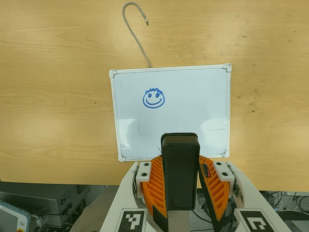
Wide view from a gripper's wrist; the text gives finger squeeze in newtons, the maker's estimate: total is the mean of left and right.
{"total": 6.1, "left": 5.2, "right": 7.1}